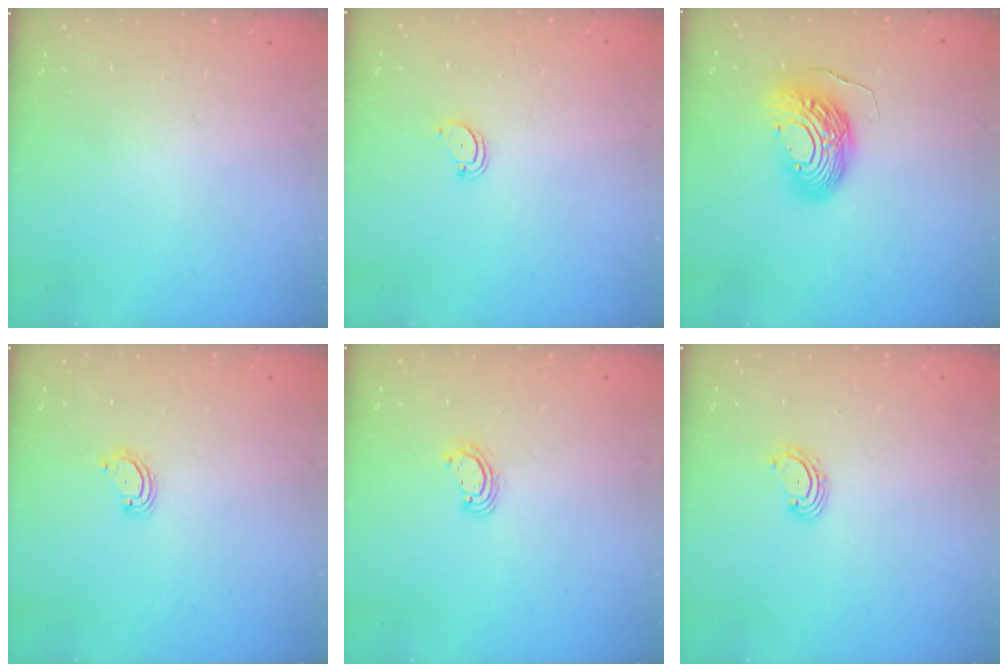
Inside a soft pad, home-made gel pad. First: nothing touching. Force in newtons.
{"total": 1.8, "press": 1.8, "slide": 0.2}
{"total": 15.7, "press": 15.7, "slide": 1.3}
{"total": 2.9, "press": 2.9, "slide": 0.3}
{"total": 2.8, "press": 2.8, "slide": 0.2}
{"total": 1.8, "press": 1.7, "slide": 0.7}